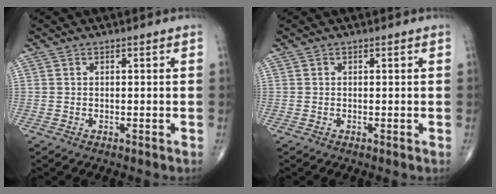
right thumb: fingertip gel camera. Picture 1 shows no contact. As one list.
[{"total": 0.0}]